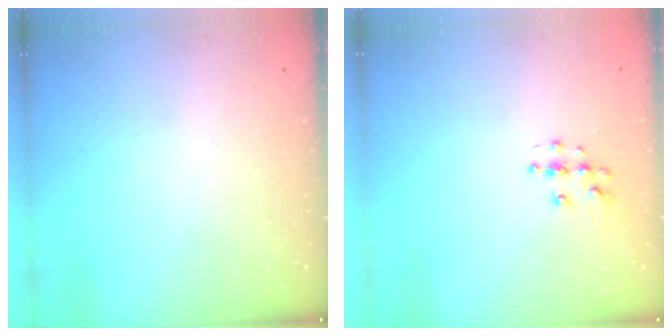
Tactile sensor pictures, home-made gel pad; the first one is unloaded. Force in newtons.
{"total": 5.9, "press": 5.9, "slide": 0.1}